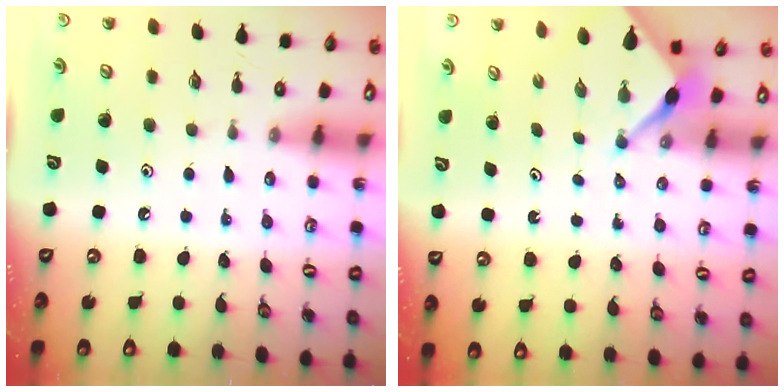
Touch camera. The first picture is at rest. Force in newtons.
{"total": 2.4, "press": 2.4, "slide": 0.4}